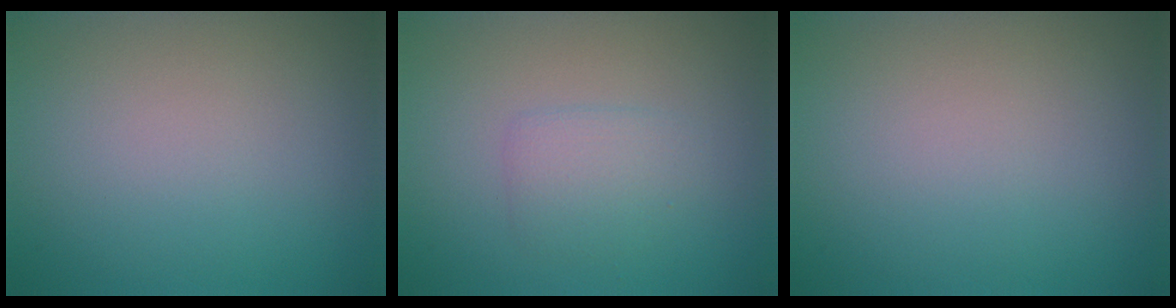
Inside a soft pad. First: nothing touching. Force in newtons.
{"total": 1.9, "press": 1.9, "slide": 0.1}
{"total": 0.0}